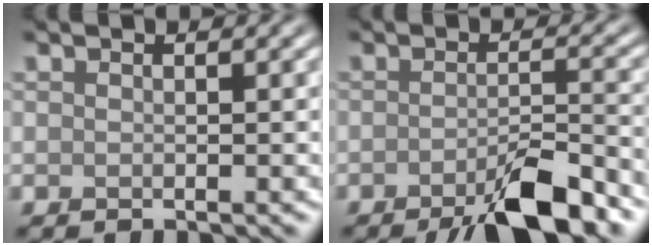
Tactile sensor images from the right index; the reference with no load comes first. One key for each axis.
{"total": 6.2, "fx": -3.7, "fy": 1.2, "fz": 4.7, "tx": -0.071, "ty": 0.003, "tz": -0.063}